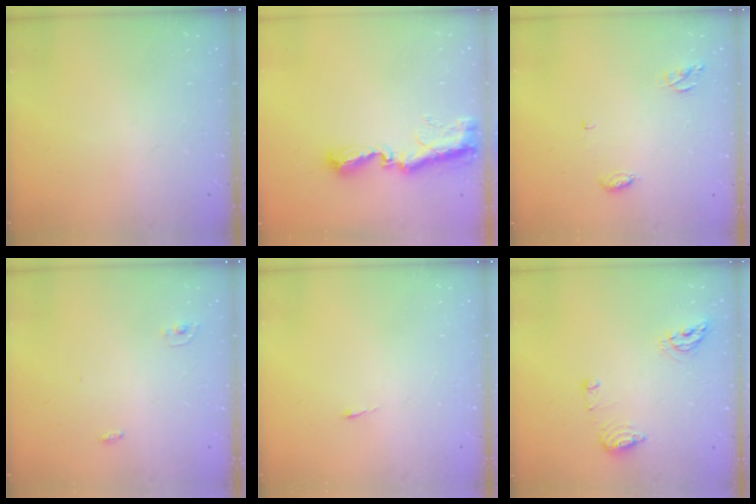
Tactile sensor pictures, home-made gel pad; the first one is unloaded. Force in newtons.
{"total": 9.9, "press": 9.9, "slide": 0.7}
{"total": 5.1, "press": 5.1, "slide": 0.4}
{"total": 2.4, "press": 2.4, "slide": 0.2}
{"total": 2.7, "press": 2.7, "slide": 0.4}
{"total": 8.1, "press": 8.1, "slide": 0.9}